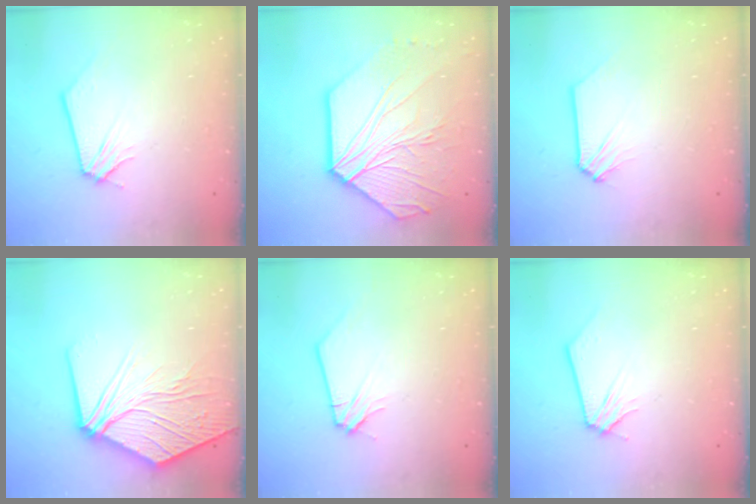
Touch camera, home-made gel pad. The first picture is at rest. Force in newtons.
{"total": 13.6, "press": 13.5, "slide": 1.7}
{"total": 0.6, "press": 0.6, "slide": 0.0}
{"total": 14.5, "press": 14.4, "slide": 2.0}
{"total": 0.0}
{"total": 0.0}